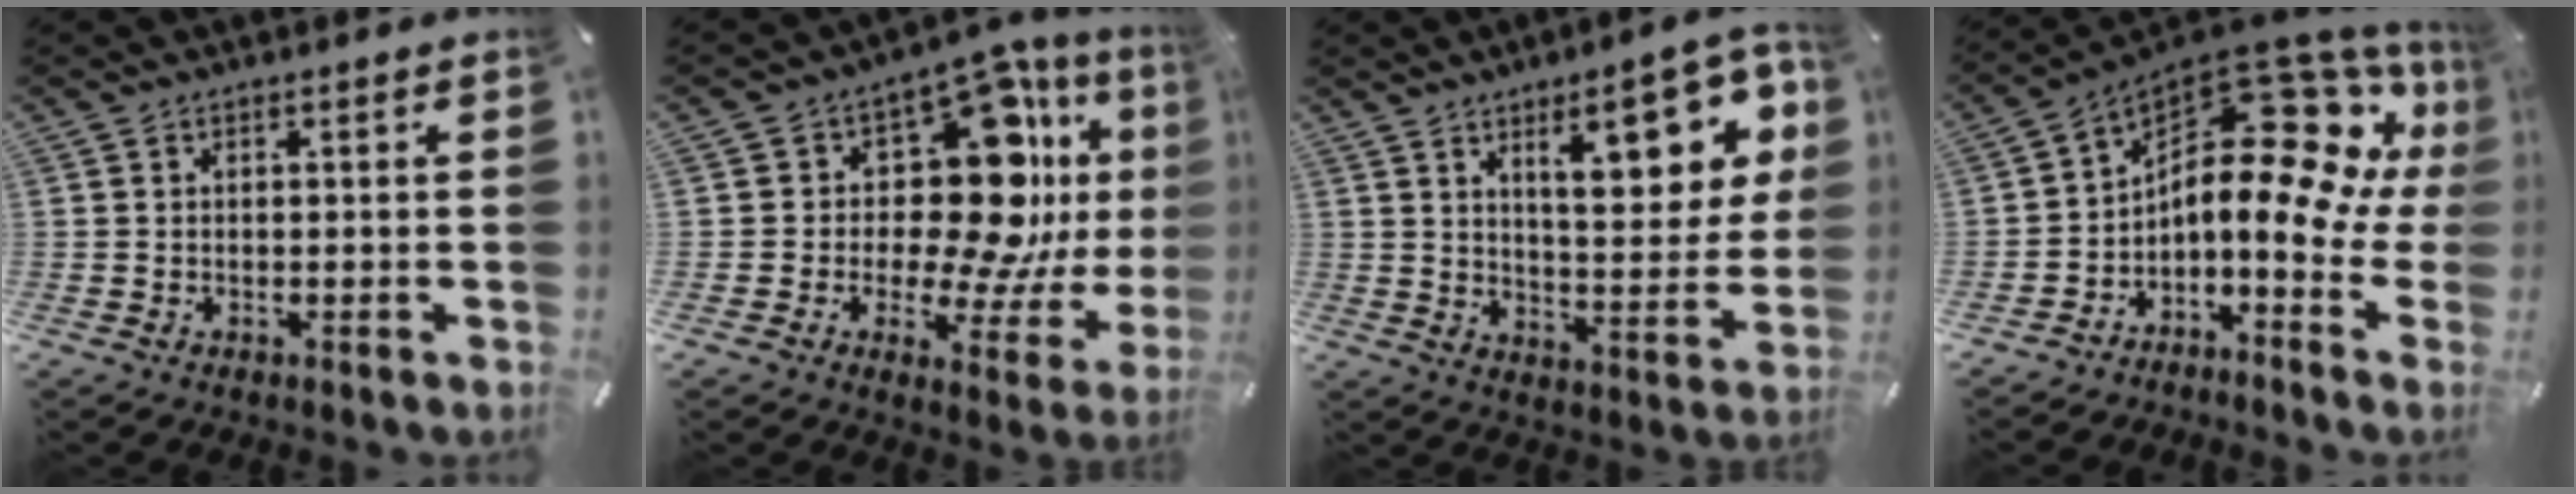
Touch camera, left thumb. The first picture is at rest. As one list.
[{"total": 18.6, "force": [5.5, 10.8, 14.2], "torque": [-0.212, -0.051, 0.087]}, {"total": 18.2, "force": [8.2, 7.0, 14.7], "torque": [-0.200, -0.030, 0.125]}, {"total": 17.5, "force": [5.5, 8.3, 14.4], "torque": [-0.214, -0.066, 0.086]}]